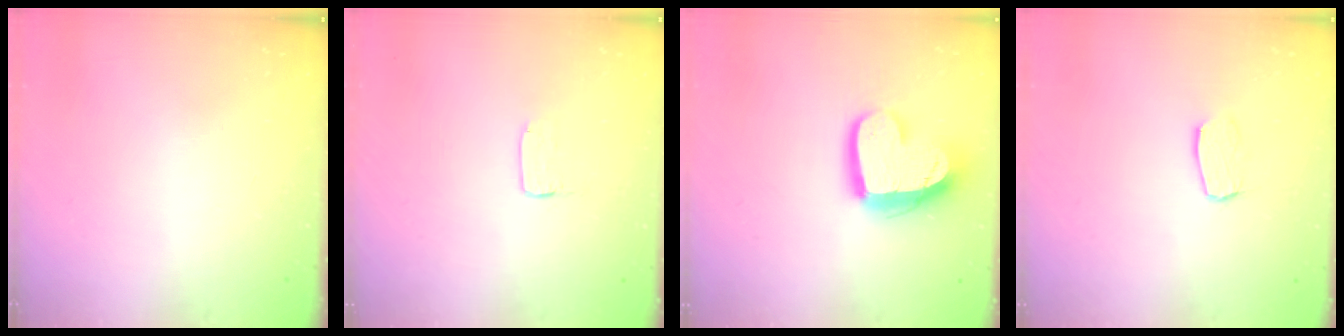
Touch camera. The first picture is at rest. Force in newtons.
{"total": 2.0, "press": 2.0, "slide": 0.0}
{"total": 16.7, "press": 16.6, "slide": 1.4}
{"total": 6.1, "press": 6.1, "slide": 0.2}